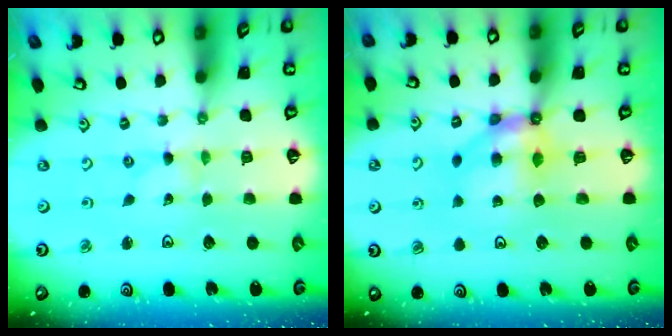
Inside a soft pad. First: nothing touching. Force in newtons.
{"total": 7.1, "press": 7.1, "slide": 0.2}